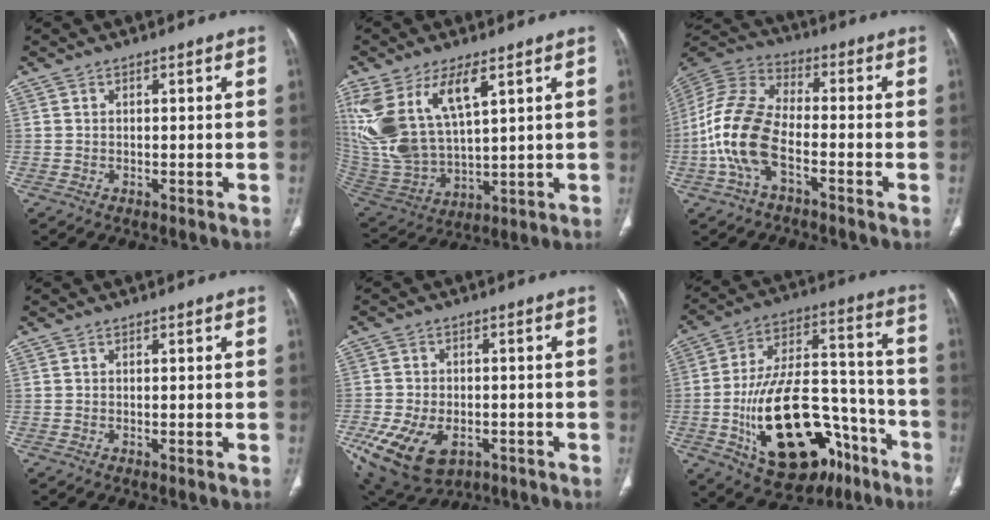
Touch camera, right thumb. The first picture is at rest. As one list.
[{"total": 17.8, "force": [7.9, 8.1, 13.8], "torque": [-0.288, -0.029, 0.173]}, {"total": 14.3, "force": [-4.5, 7.2, 11.5], "torque": [-0.253, 0.033, -0.094]}, {"total": 0.7, "force": [-0.3, 0.1, 0.7], "torque": [-0.012, -0.001, -0.002]}, {"total": 15.2, "force": [-6.2, 9.8, 9.9], "torque": [-0.203, 0.009, -0.087]}, {"total": 28.3, "force": [-11.7, 14.9, 21.0], "torque": [-0.351, 0.062, -0.170]}]